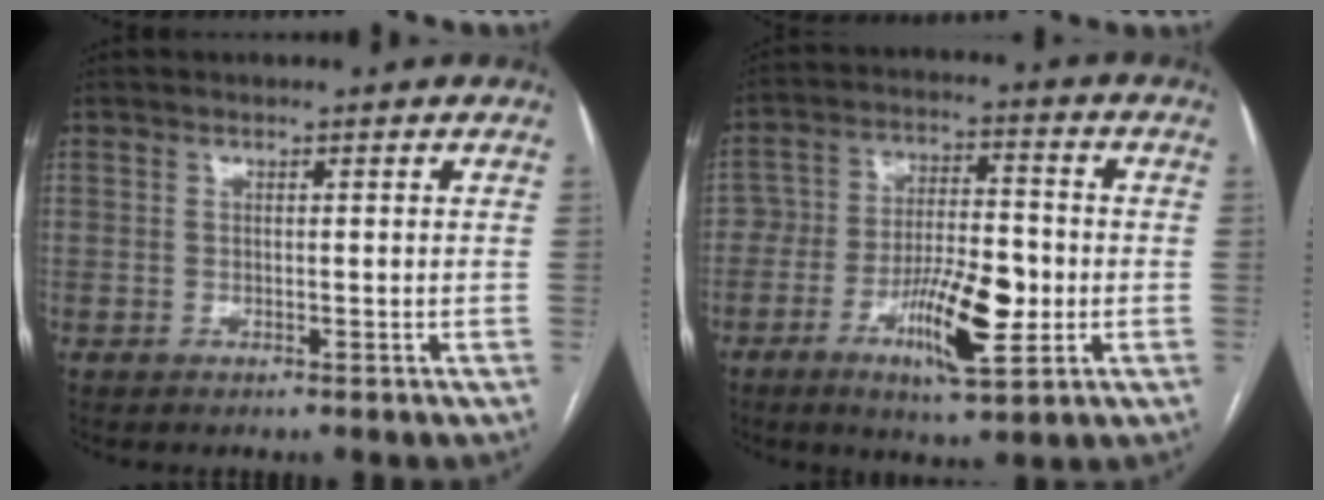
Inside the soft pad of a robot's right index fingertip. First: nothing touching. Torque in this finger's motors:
{"motor_torque": [0.23, -0.15, 0.22, 0.12]}